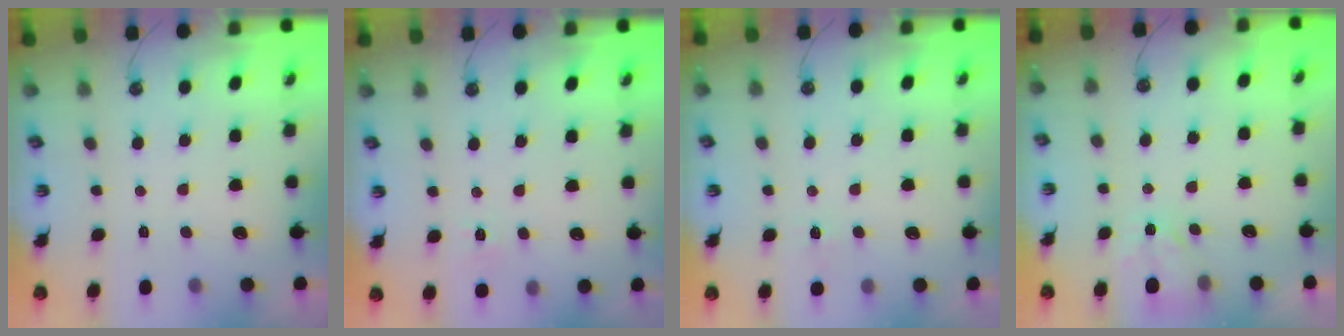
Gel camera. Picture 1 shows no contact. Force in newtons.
{"total": 5.7, "press": 5.7, "slide": 0.6}
{"total": 5.3, "press": 5.2, "slide": 0.5}
{"total": 5.2, "press": 5.2, "slide": 0.6}